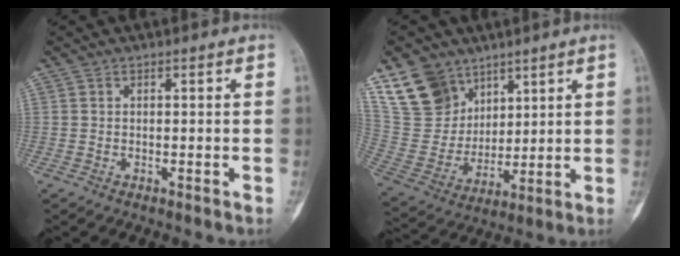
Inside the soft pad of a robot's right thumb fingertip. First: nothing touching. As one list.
[{"total": 14.3, "force": [9.2, 10.0, 4.5], "torque": [-0.060, -0.043, 0.199]}]